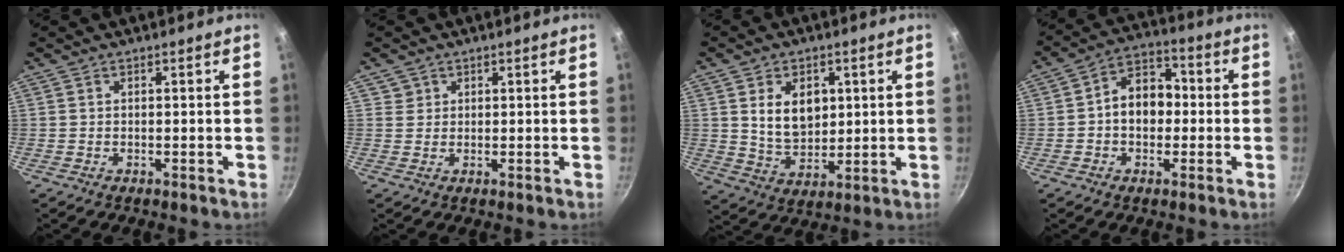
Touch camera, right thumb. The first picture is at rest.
{"total": 2.0, "force": [0.9, 1.8, 0.0], "torque": [0.020, 0.009, 0.012]}
{"total": 9.8, "force": [2.4, 6.9, 6.6], "torque": [-0.087, -0.020, 0.052]}
{"total": 9.7, "force": [-0.4, 7.2, 6.5], "torque": [-0.056, 0.032, -0.019]}